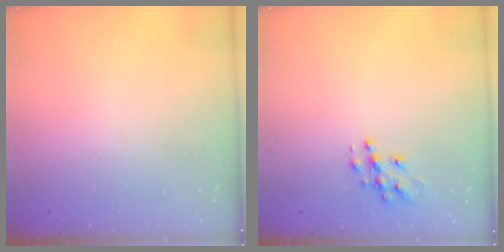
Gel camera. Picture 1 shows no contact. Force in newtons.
{"total": 10.2, "press": 10.2, "slide": 0.7}